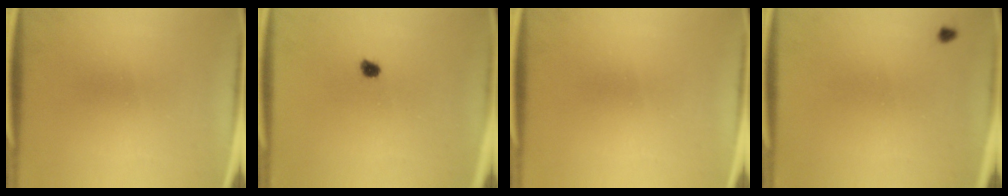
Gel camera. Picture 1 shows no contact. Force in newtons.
{"total": 1.8}
{"total": 0.0}
{"total": 0.7}